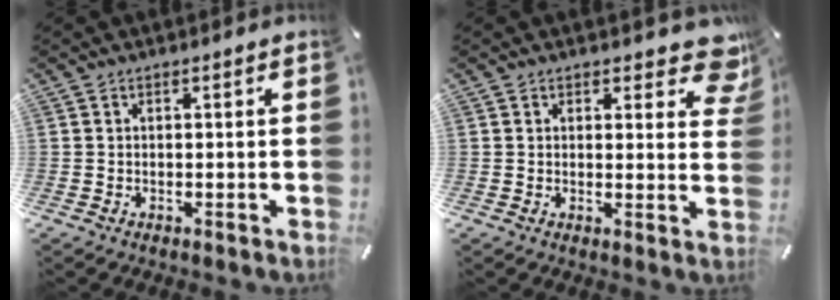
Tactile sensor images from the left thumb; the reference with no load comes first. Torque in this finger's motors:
{"motor_torque": [0.52, -0.34, 0.15, 0.05, 0.00]}